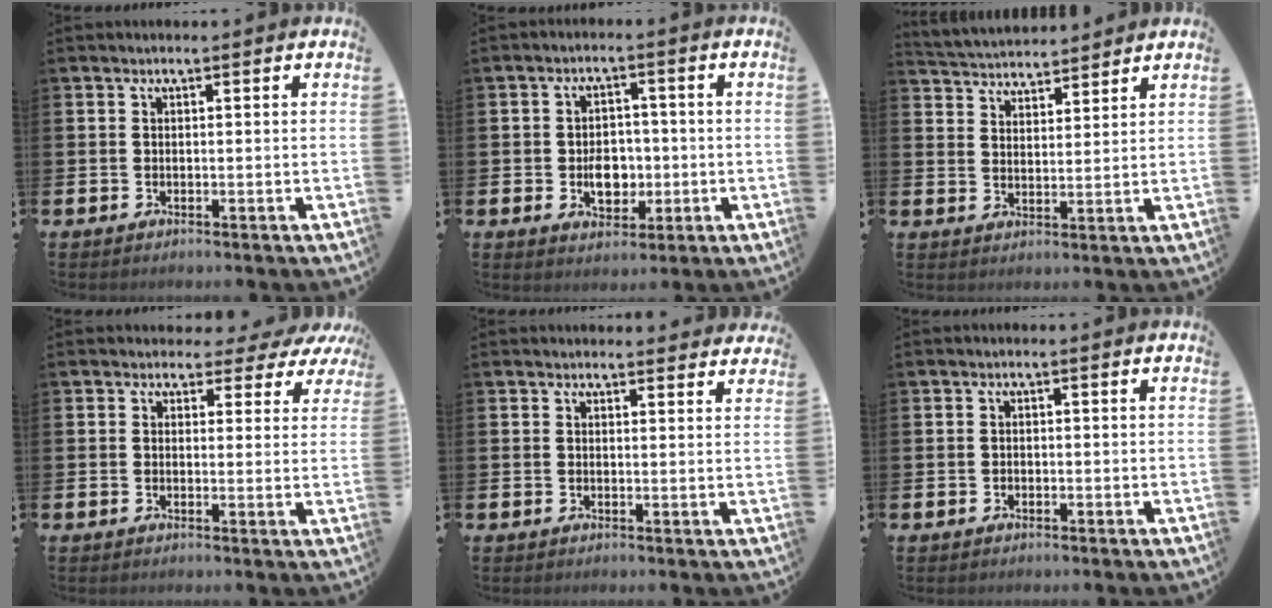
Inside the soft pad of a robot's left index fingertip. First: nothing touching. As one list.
[{"total": 4.9, "force": [-0.8, 3.7, 3.2], "torque": [-0.054, 0.005, -0.018]}, {"total": 4.2, "force": [4.1, 0.8, -0.4], "torque": [-0.013, -0.025, 0.074]}, {"total": 2.2, "force": [1.5, 1.6, 0.3], "torque": [-0.006, -0.010, 0.019]}, {"total": 1.9, "force": [1.8, 0.4, -0.1], "torque": [0.009, -0.011, 0.031]}, {"total": 0.6, "force": [-0.4, 0.5, 0.1], "torque": [-0.010, 0.005, -0.008]}]